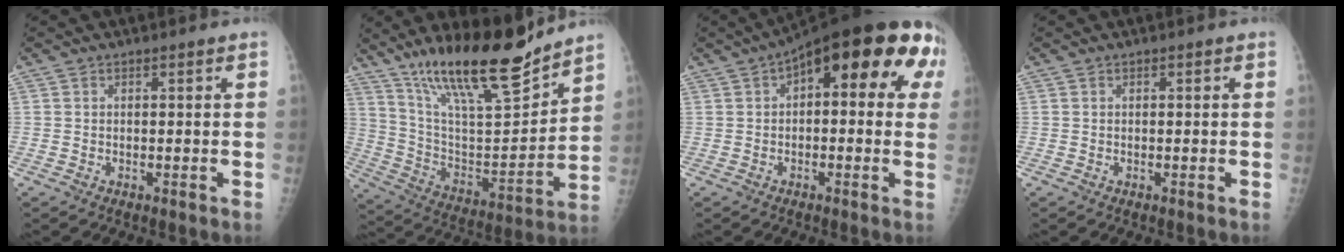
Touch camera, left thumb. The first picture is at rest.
{"total": 22.2, "force": [17.3, 4.7, 13.2], "torque": [-0.198, -0.091, 0.304]}
{"total": 19.3, "force": [5.8, 7.8, 16.6], "torque": [-0.205, 0.037, 0.065]}
{"total": 0.0}